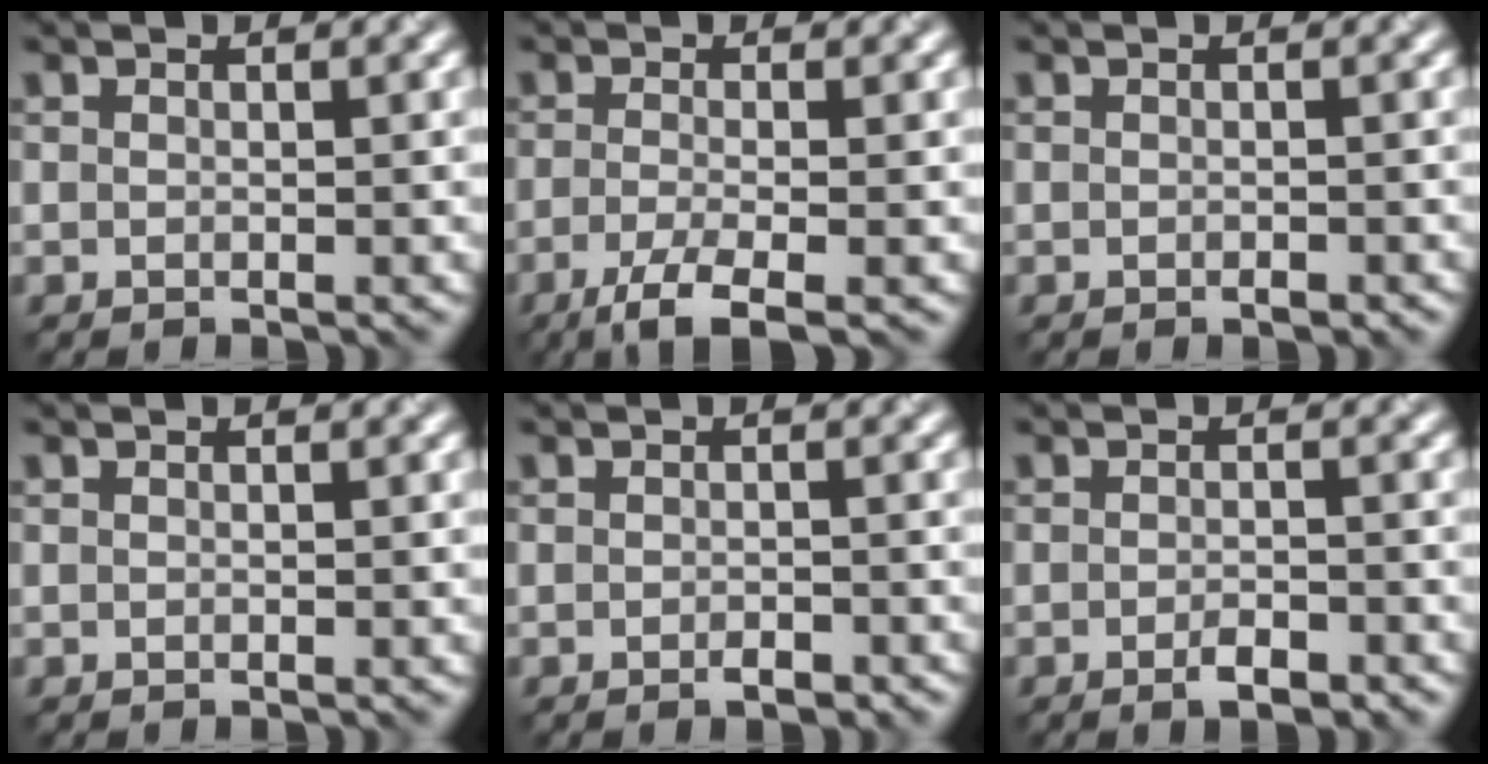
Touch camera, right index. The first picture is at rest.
{"total": 3.8, "force": [-2.1, 0.8, 3.1], "torque": [-0.058, -0.008, -0.050]}
{"total": 0.7, "force": [-0.4, 0.2, 0.5], "torque": [-0.006, -0.001, -0.004]}
{"total": 0.0}
{"total": 1.2, "force": [-0.7, 0.4, 0.8], "torque": [-0.013, -0.003, -0.010]}
{"total": 2.0, "force": [-1.2, 0.6, 1.5], "torque": [-0.024, -0.002, -0.019]}